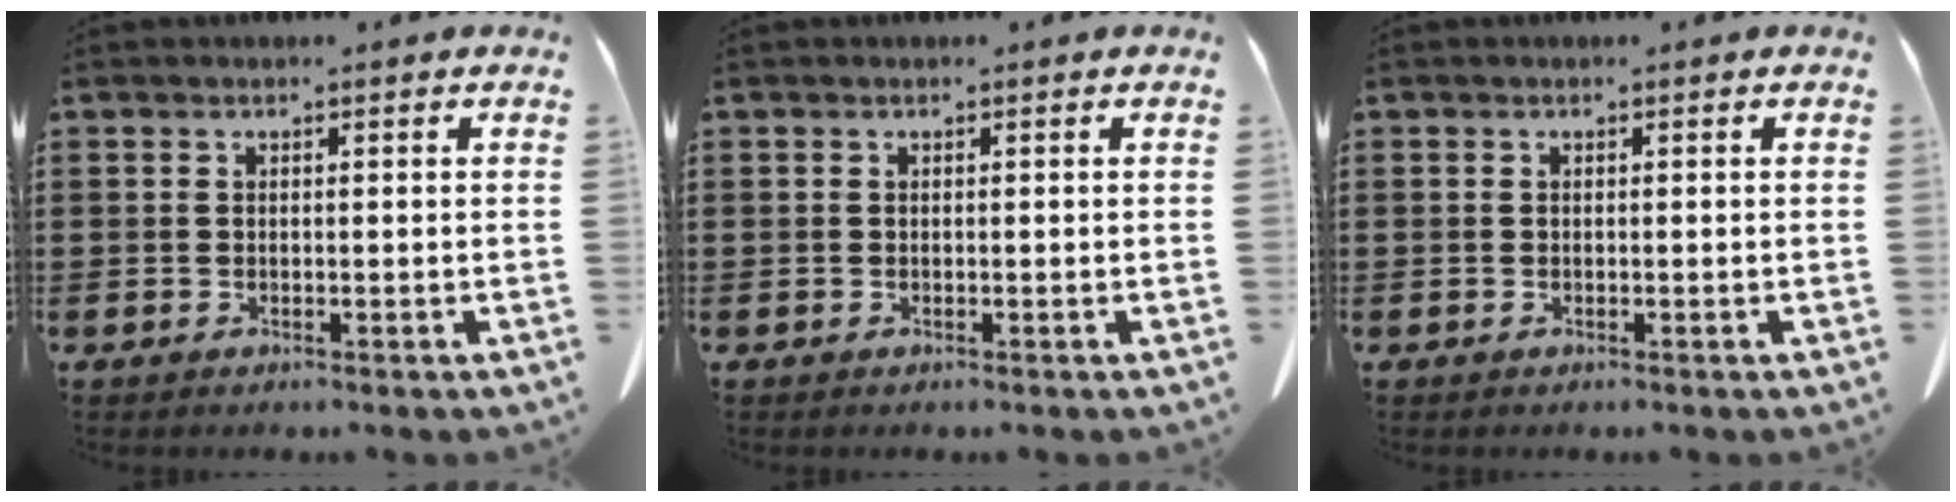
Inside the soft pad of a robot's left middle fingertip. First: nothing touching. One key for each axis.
{"total": 0.0}
{"total": 0.0}